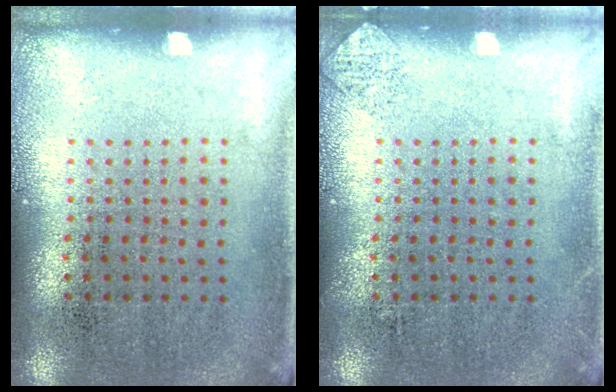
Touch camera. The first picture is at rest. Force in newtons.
{"total": 0.6, "press": 0.6, "slide": 0.2}